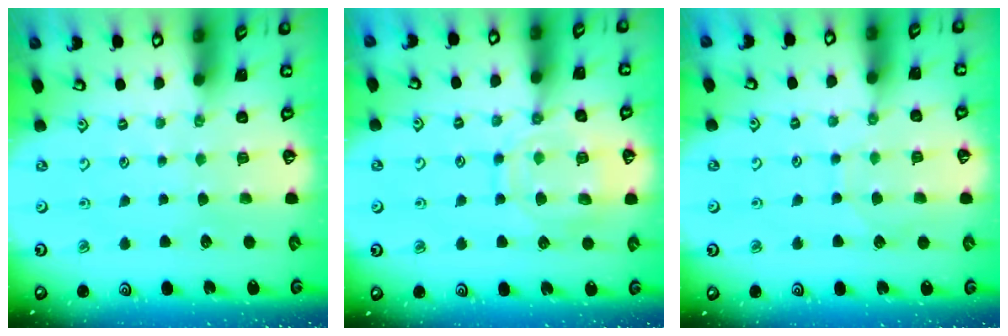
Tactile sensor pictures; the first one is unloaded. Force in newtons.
{"total": 13.4, "press": 13.3, "slide": 1.2}
{"total": 6.1, "press": 6.1, "slide": 0.6}